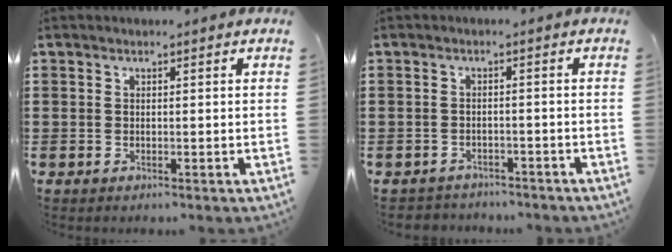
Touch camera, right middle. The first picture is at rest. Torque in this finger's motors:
{"motor_torque": [-0.22, -0.19, -0.10, -0.01]}